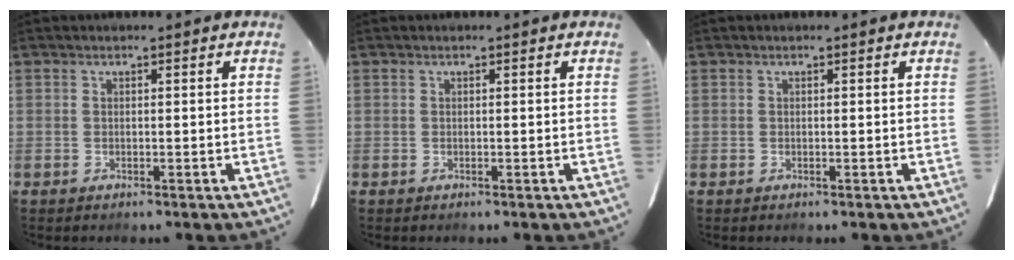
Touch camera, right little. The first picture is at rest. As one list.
[{"total": 0.0}, {"total": 0.0}]